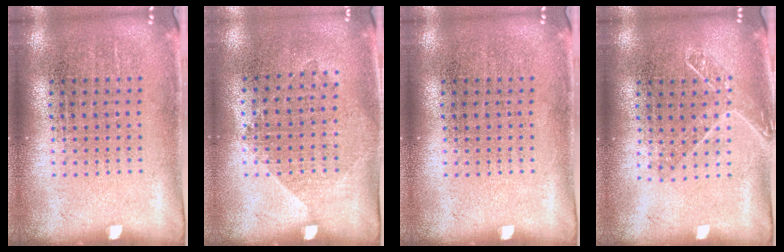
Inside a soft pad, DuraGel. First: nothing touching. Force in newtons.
{"total": 1.0, "press": 0.9, "slide": 0.5}
{"total": 0.0}
{"total": 1.4, "press": 1.1, "slide": 0.8}